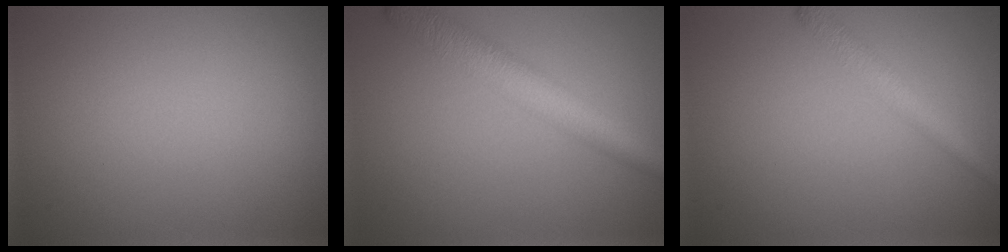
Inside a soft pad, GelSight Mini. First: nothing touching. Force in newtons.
{"total": 4.8, "press": 4.8, "slide": 0.2}
{"total": 2.2, "press": 2.2, "slide": 0.1}